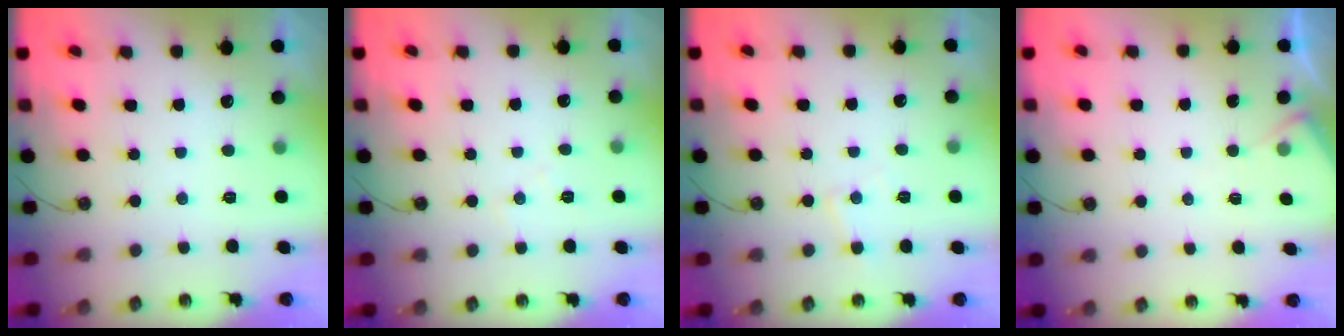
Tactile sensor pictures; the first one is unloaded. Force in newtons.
{"total": 4.0, "press": 3.9, "slide": 0.6}
{"total": 5.5, "press": 5.4, "slide": 0.8}
{"total": 4.3, "press": 4.2, "slide": 0.6}